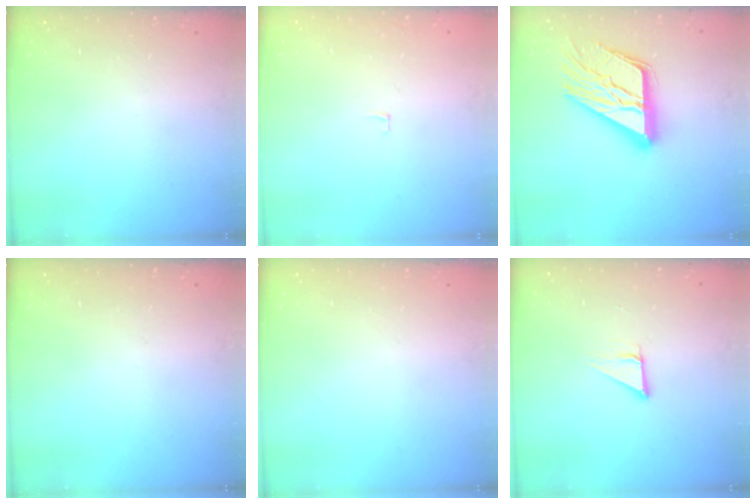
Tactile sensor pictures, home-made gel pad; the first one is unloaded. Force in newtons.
{"total": 2.4, "press": 2.4, "slide": 0.2}
{"total": 21.0, "press": 20.9, "slide": 2.1}
{"total": 0.0}
{"total": 0.0}
{"total": 2.9, "press": 2.9, "slide": 0.2}